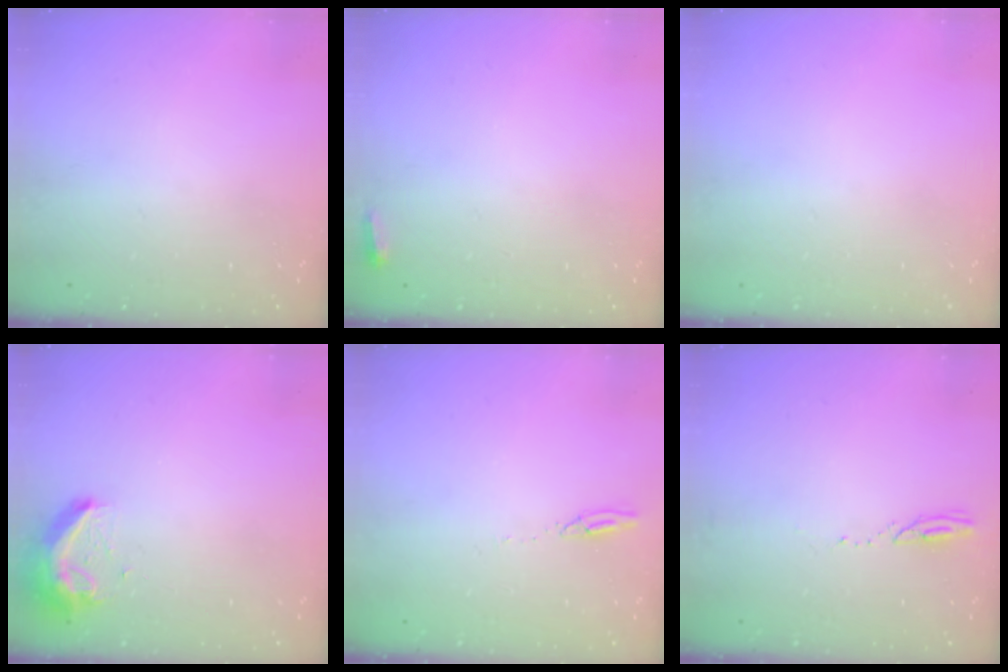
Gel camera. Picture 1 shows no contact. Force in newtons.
{"total": 2.7, "press": 2.6, "slide": 0.9}
{"total": 16.0, "press": 1.9, "slide": 15.9}
{"total": 9.5, "press": 9.5, "slide": 0.6}
{"total": 2.7, "press": 2.7, "slide": 0.2}
{"total": 2.4, "press": 2.4, "slide": 0.3}